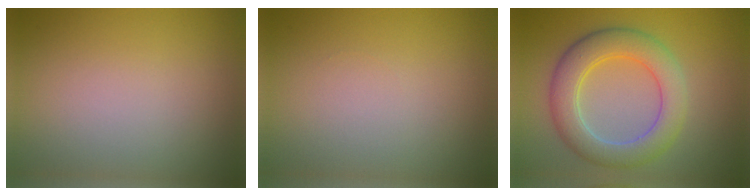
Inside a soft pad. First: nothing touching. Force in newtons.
{"total": 0.0}
{"total": 6.0, "press": 6.0, "slide": 0.4}